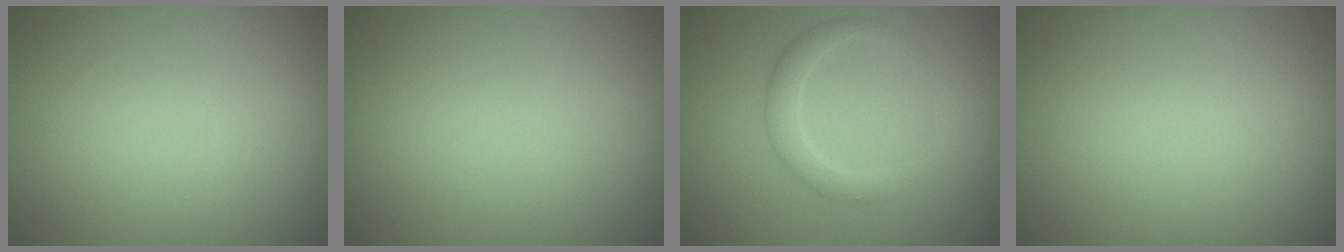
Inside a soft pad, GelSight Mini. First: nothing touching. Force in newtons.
{"total": 0.0}
{"total": 2.2, "press": 2.2, "slide": 0.2}
{"total": 0.0}